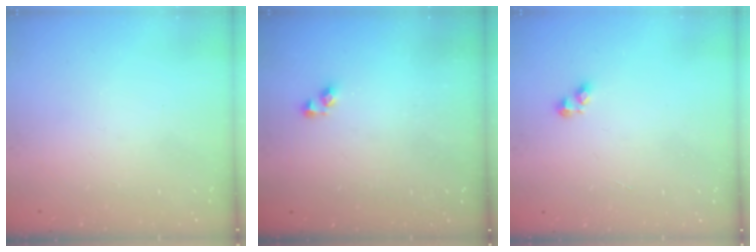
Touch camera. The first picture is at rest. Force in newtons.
{"total": 3.7, "press": 3.7, "slide": 0.2}
{"total": 2.4, "press": 2.4, "slide": 0.3}